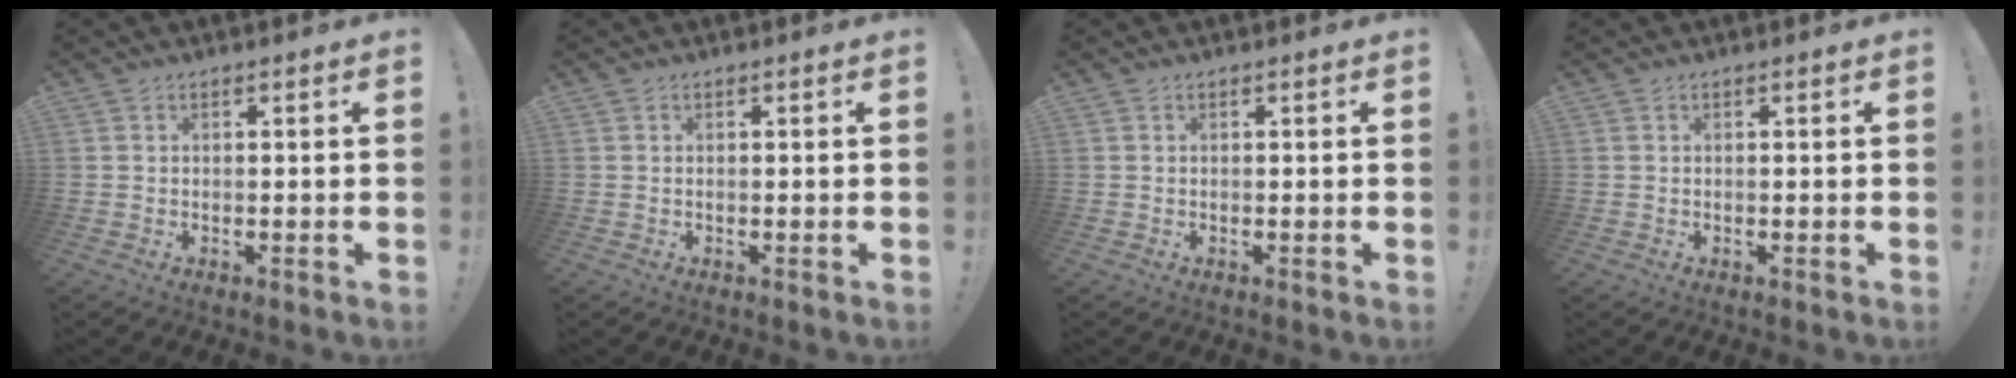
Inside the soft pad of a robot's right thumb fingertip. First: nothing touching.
{"total": 0.0}
{"total": 0.0}
{"total": 0.0}